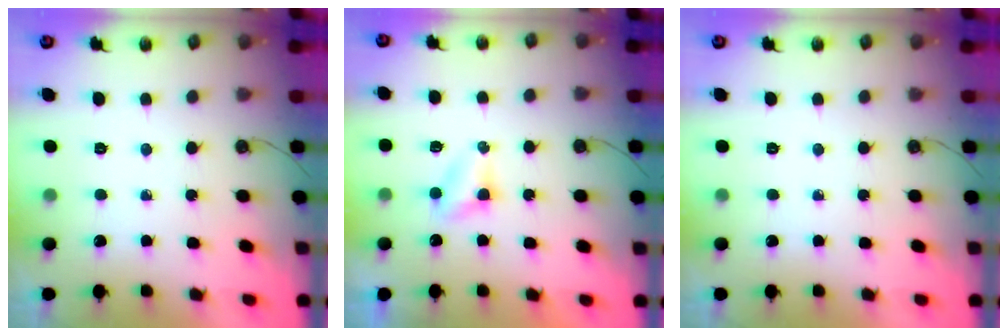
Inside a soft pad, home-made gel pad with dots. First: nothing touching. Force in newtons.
{"total": 3.7, "press": 3.7, "slide": 0.6}
{"total": 0.0}